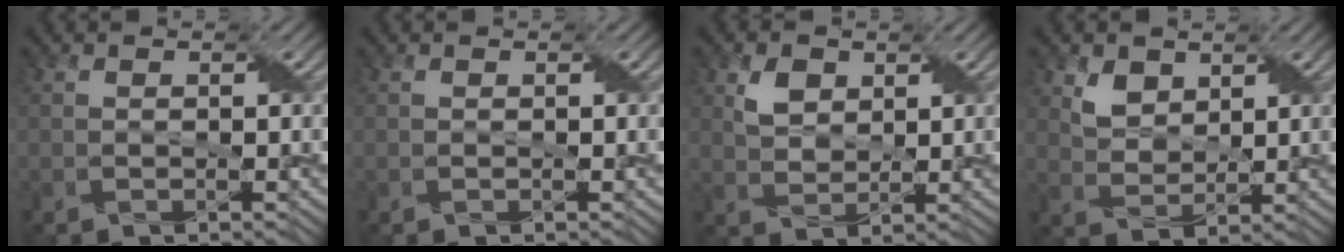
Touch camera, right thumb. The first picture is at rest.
{"total": 0.0}
{"total": 3.6, "force": [1.7, 2.6, 2.0], "torque": [-0.047, 0.001, 0.033]}
{"total": 3.7, "force": [2.2, 2.5, 1.7], "torque": [-0.046, -0.005, 0.041]}